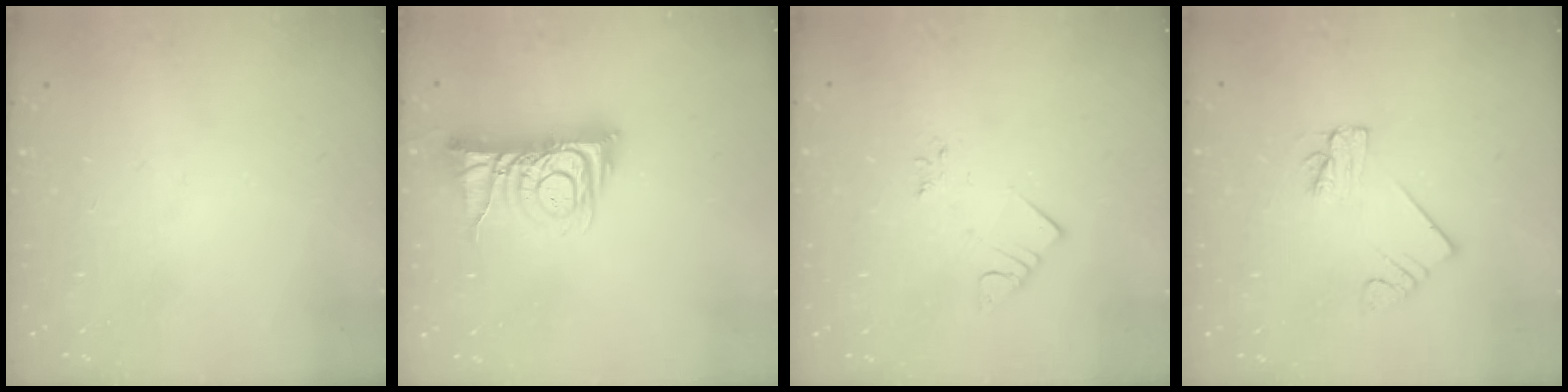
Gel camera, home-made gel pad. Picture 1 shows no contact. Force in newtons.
{"total": 10.8, "press": 10.8, "slide": 0.7}
{"total": 3.3, "press": 3.2, "slide": 0.4}
{"total": 2.2, "press": 2.2, "slide": 0.1}